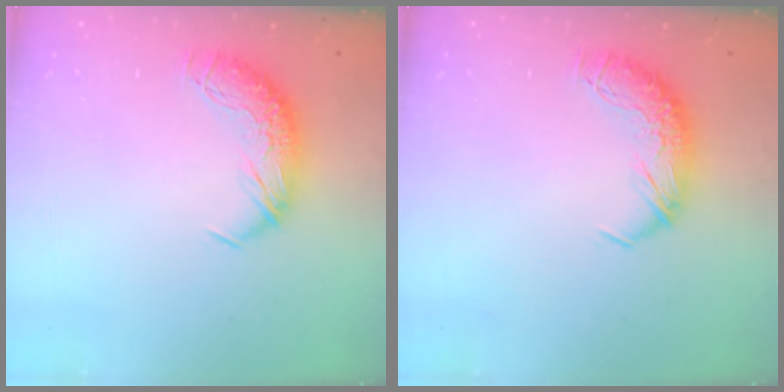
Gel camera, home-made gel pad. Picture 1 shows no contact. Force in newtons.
{"total": 0.0}